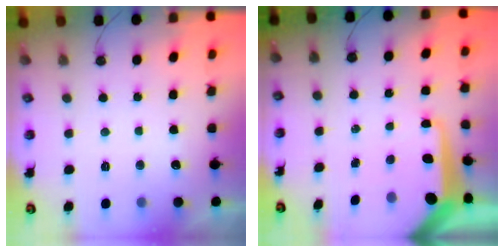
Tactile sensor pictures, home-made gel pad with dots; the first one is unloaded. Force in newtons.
{"total": 13.1, "press": 13.1, "slide": 1.2}